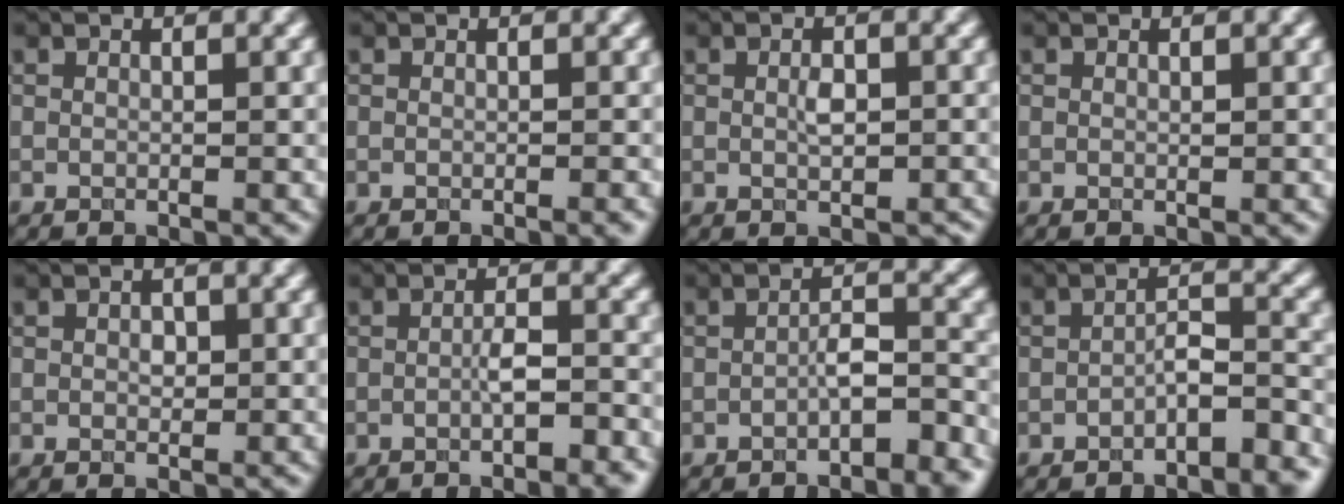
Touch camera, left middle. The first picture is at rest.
{"total": 0.8, "force": [-0.4, 0.1, 0.7], "torque": [-0.005, 0.000, -0.007]}
{"total": 1.8, "force": [-0.1, 0.9, 1.5], "torque": [-0.027, -0.002, -0.001]}
{"total": 0.0}
{"total": 0.9, "force": [0.0, 0.6, 0.6], "torque": [-0.009, -0.002, 0.000]}
{"total": 2.8, "force": [-1.1, 0.6, 2.5], "torque": [-0.039, 0.004, -0.019]}
{"total": 3.3, "force": [-1.9, 0.8, 2.6], "torque": [-0.041, 0.011, -0.034]}
{"total": 3.8, "force": [-2.5, 1.1, 2.6], "torque": [-0.038, 0.007, -0.044]}